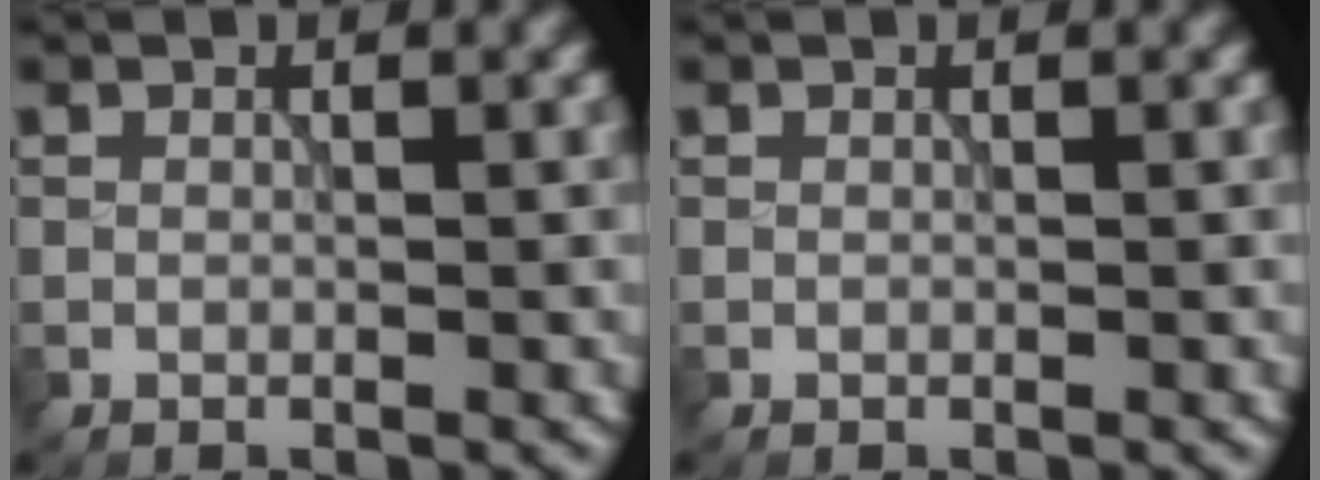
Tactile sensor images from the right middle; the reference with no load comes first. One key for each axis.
{"total": 0.0}